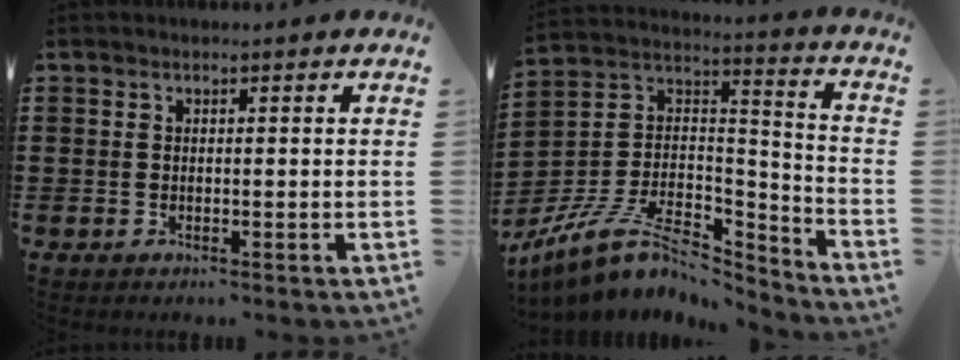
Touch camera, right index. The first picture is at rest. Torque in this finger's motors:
{"motor_torque": [-1.49, 0.65, -0.55, -0.21]}